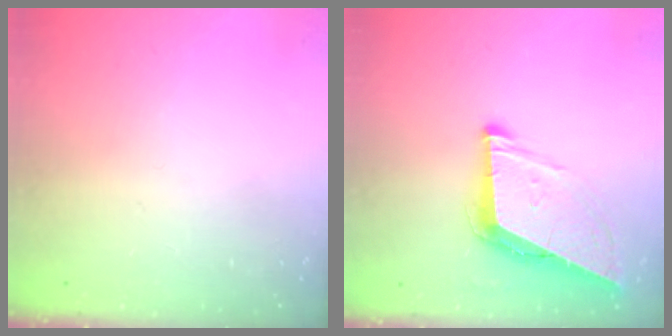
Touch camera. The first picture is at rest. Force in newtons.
{"total": 9.2, "press": 8.7, "slide": 2.9}